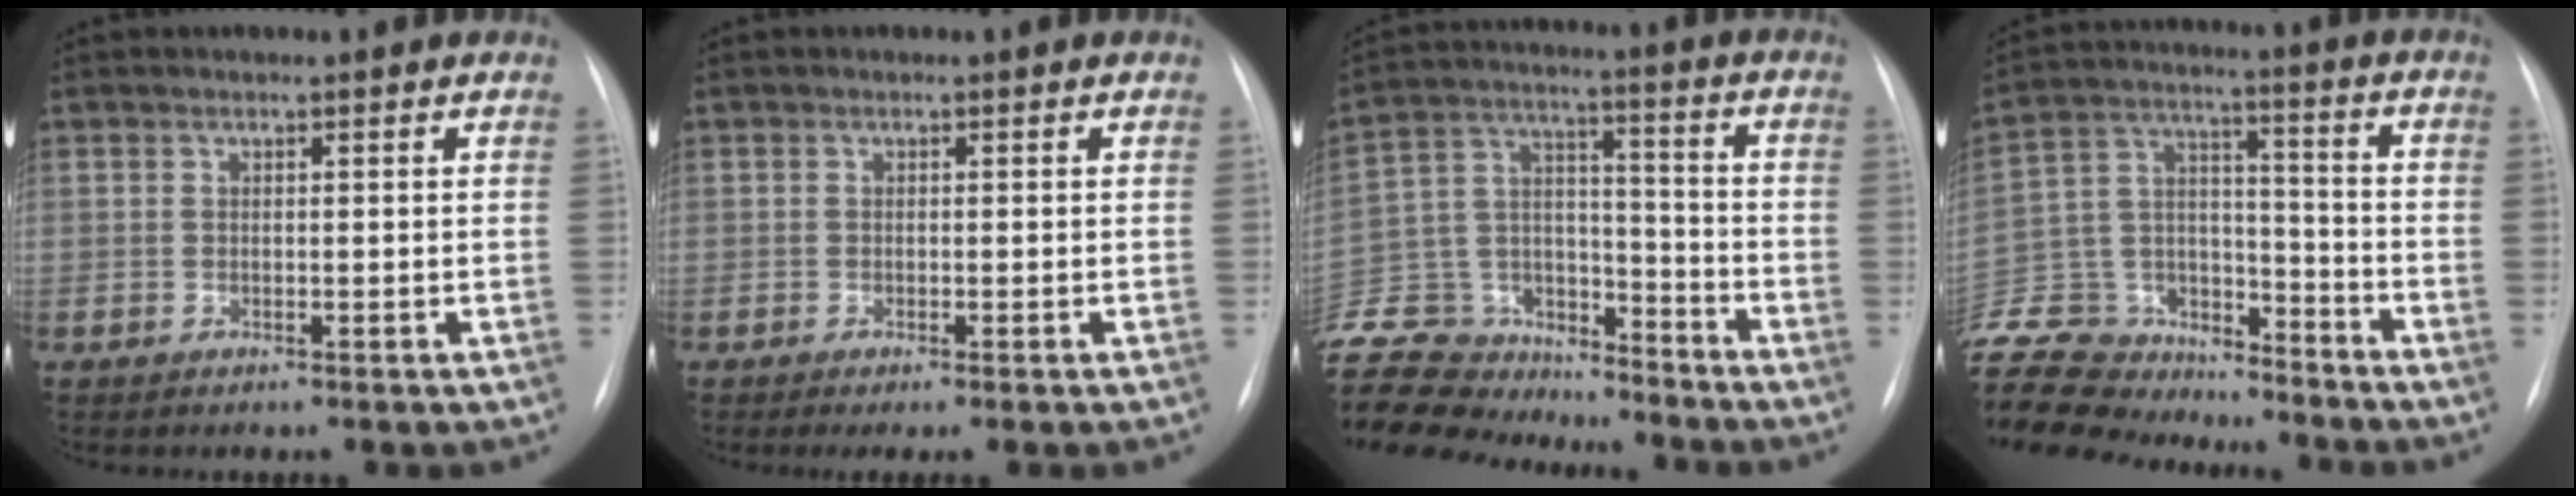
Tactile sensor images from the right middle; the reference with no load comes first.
{"total": 2.0, "force": [-1.4, -0.1, 1.4], "torque": [-0.019, -0.006, -0.017]}
{"total": 16.2, "force": [-15.0, 5.5, 2.4], "torque": [-0.047, 0.064, -0.257]}
{"total": 16.4, "force": [-15.3, 5.5, 2.4], "torque": [-0.048, 0.064, -0.260]}